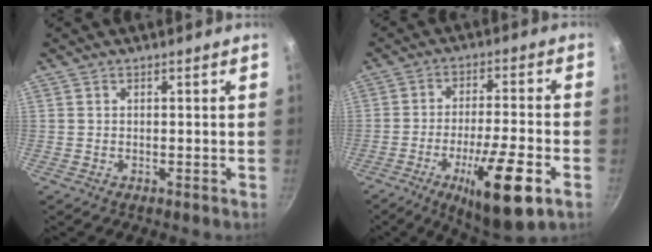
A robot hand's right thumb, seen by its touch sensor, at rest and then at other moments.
{"total": 15.5, "force": [-6.7, 3.3, 13.6], "torque": [-0.220, 0.018, -0.103]}